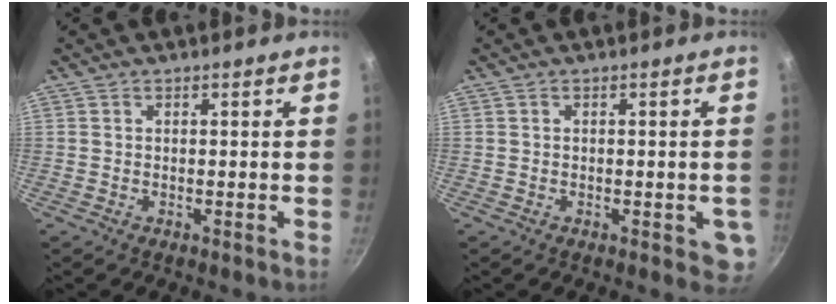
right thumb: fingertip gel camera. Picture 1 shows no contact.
{"total": 4.3, "force": [-1.1, 2.0, 3.6], "torque": [-0.026, 0.001, -0.012]}